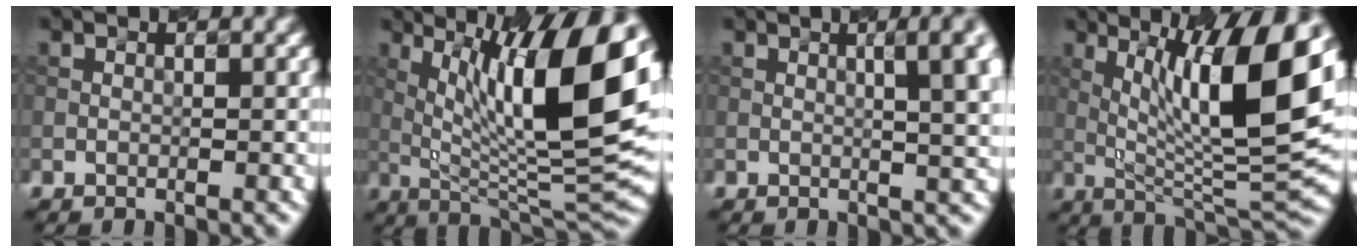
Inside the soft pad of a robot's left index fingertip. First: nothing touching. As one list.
[{"total": 14.2, "force": [3.9, 3.6, 13.2], "torque": [-0.188, -0.005, 0.071]}, {"total": 6.8, "force": [1.6, 2.4, 6.2], "torque": [-0.039, 0.016, 0.016]}, {"total": 12.8, "force": [3.5, 2.9, 12.0], "torque": [-0.184, -0.005, 0.066]}]